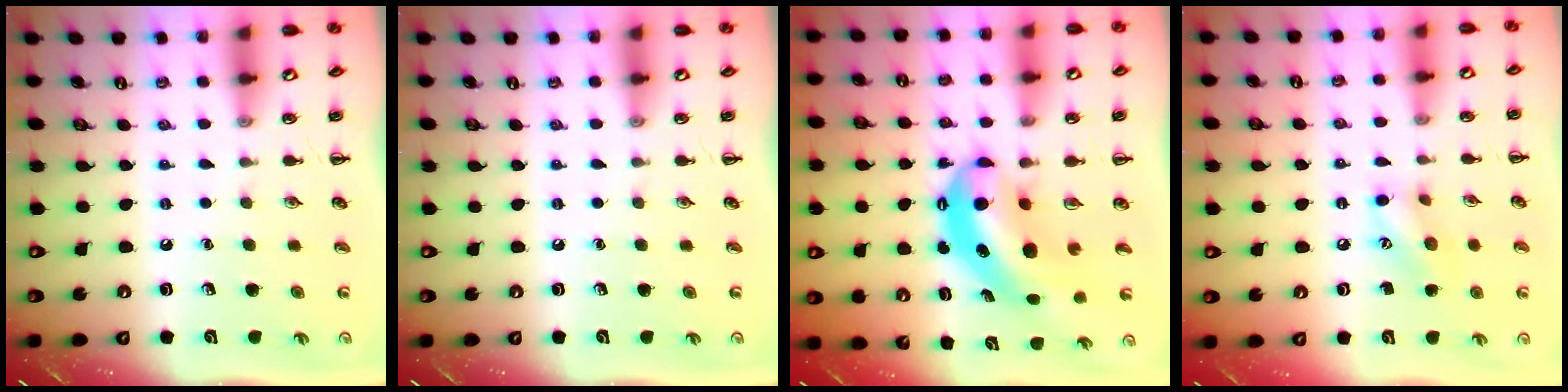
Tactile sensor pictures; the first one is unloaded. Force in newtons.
{"total": 0.0}
{"total": 9.2, "press": 8.9, "slide": 2.0}
{"total": 9.8, "press": 9.8, "slide": 0.3}